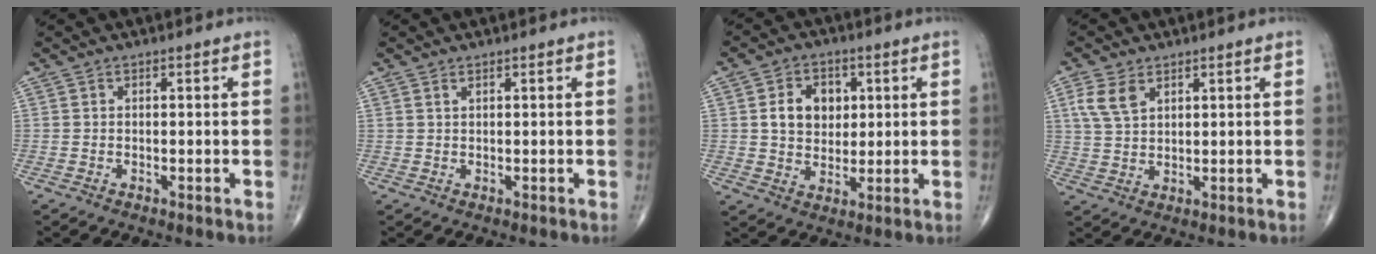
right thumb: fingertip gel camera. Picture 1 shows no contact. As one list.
[{"total": 0.6, "force": [0.5, 0.1, 0.3], "torque": [-0.008, 0.001, 0.012]}, {"total": 8.4, "force": [1.9, 6.4, 5.1], "torque": [-0.051, -0.005, 0.033]}, {"total": 5.5, "force": [2.7, 3.2, 3.5], "torque": [-0.070, -0.001, 0.060]}]